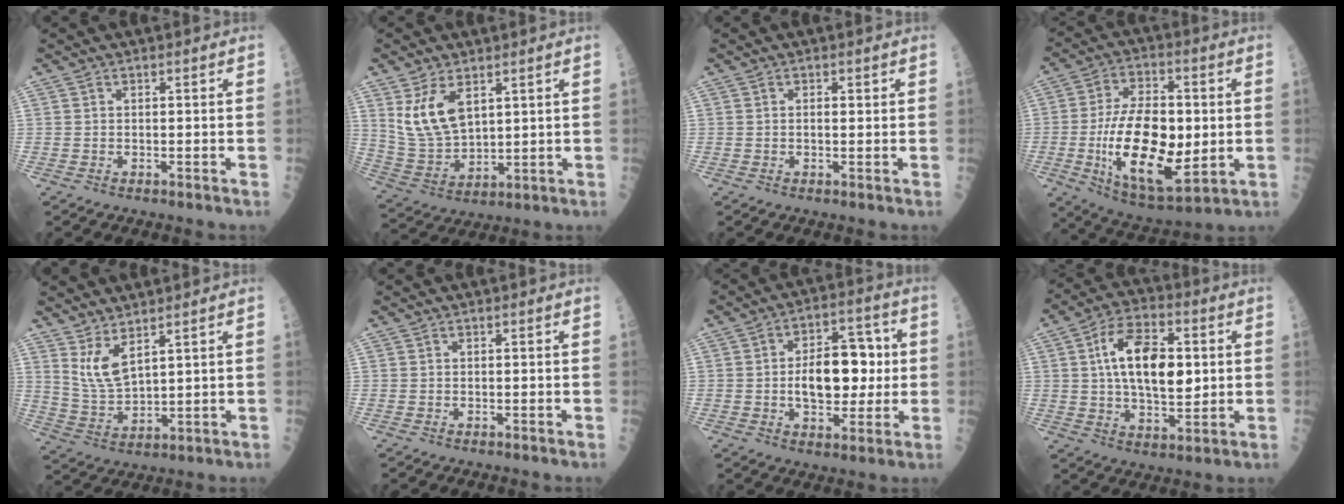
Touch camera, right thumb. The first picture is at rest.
{"total": 10.2, "force": [4.5, 5.6, 7.3], "torque": [-0.132, -0.021, 0.106]}
{"total": 1.0, "force": [0.2, 0.5, 0.9], "torque": [-0.016, 0.000, 0.004]}
{"total": 21.3, "force": [-2.2, 9.9, 18.7], "torque": [-0.320, -0.006, -0.023]}
{"total": 6.6, "force": [4.1, 2.0, 4.8], "torque": [-0.096, -0.041, 0.092]}
{"total": 0.0}
{"total": 13.9, "force": [0.3, 8.1, 11.3], "torque": [-0.130, 0.021, 0.005]}
{"total": 15.9, "force": [2.5, 8.2, 13.4], "torque": [-0.204, 0.003, 0.040]}